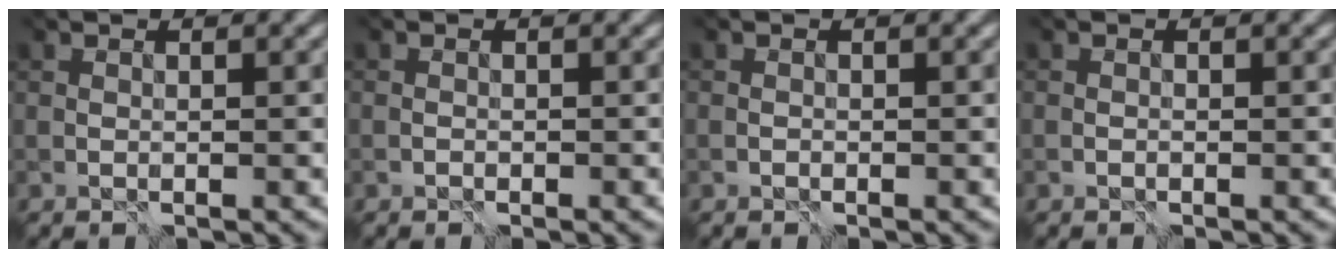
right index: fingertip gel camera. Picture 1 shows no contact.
{"total": 1.5, "force": [-1.4, -0.3, -0.6], "torque": [0.005, -0.002, -0.016]}
{"total": 1.6, "force": [-1.4, -0.4, -0.6], "torque": [0.009, -0.002, -0.016]}
{"total": 1.6, "force": [-1.4, -0.5, -0.6], "torque": [0.008, -0.002, -0.015]}